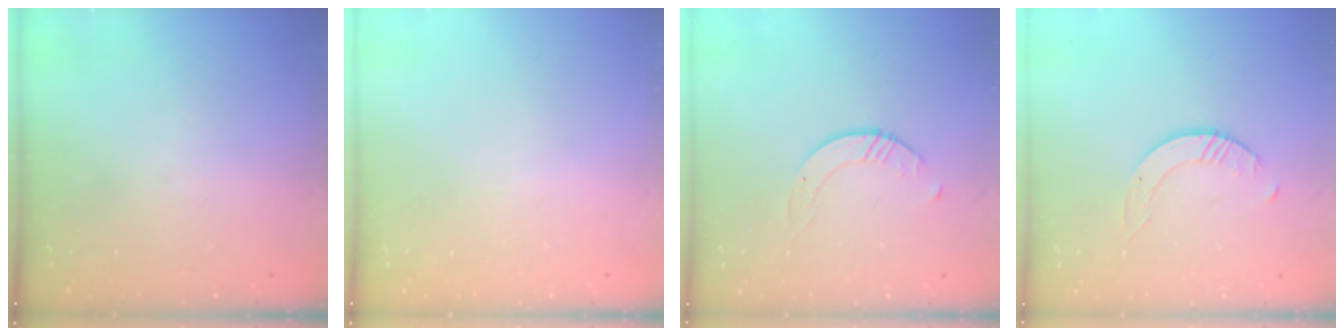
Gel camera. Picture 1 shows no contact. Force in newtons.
{"total": 0.0}
{"total": 1.7, "press": 1.7, "slide": 0.2}
{"total": 2.6, "press": 2.6, "slide": 0.3}